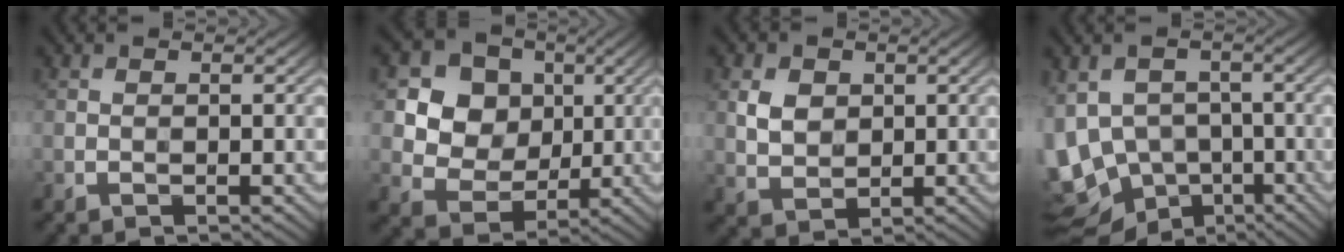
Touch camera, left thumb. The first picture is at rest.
{"total": 9.0, "force": [2.4, 7.7, 4.0], "torque": [-0.104, 0.001, 0.047]}
{"total": 4.0, "force": [1.2, 3.1, 2.2], "torque": [-0.055, -0.001, 0.023]}
{"total": 12.2, "force": [-3.0, 9.4, 7.2], "torque": [-0.183, -0.022, -0.043]}